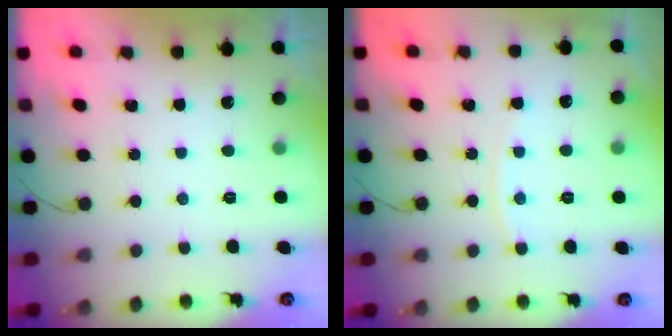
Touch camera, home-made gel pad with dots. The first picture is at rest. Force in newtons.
{"total": 5.0, "press": 4.9, "slide": 0.7}